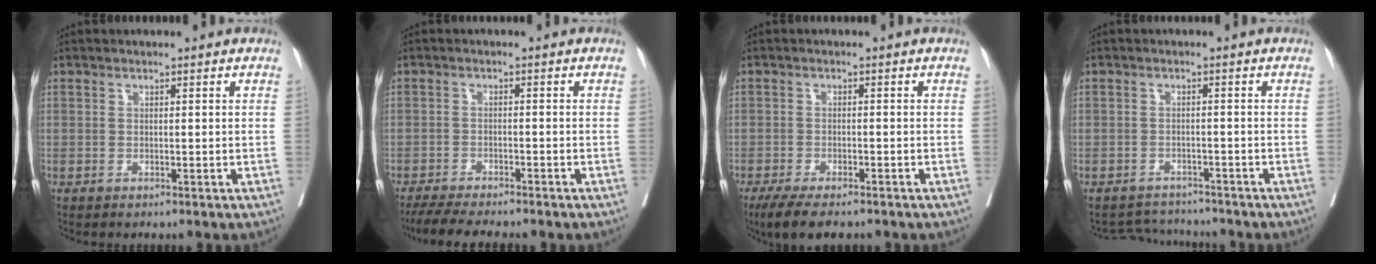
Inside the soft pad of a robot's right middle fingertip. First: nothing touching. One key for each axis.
{"total": 7.7, "fx": -6.7, "fy": 0.4, "fz": 3.7, "tx": -0.055, "ty": -0.016, "tz": -0.108}
{"total": 6.9, "fx": -5.4, "fy": 1.6, "fz": 4.0, "tx": -0.060, "ty": -0.013, "tz": -0.087}
{"total": 4.1, "fx": -4.0, "fy": 0.4, "fz": -0.8, "tx": 0.010, "ty": 0.007, "tz": -0.063}